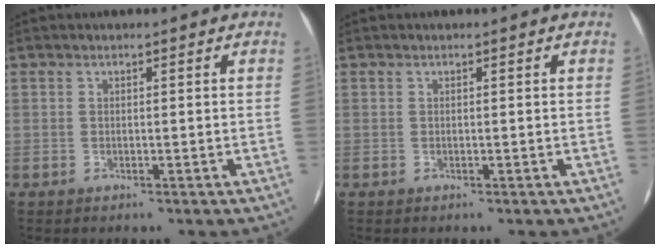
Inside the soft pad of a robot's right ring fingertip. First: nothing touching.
{"total": 0.0}